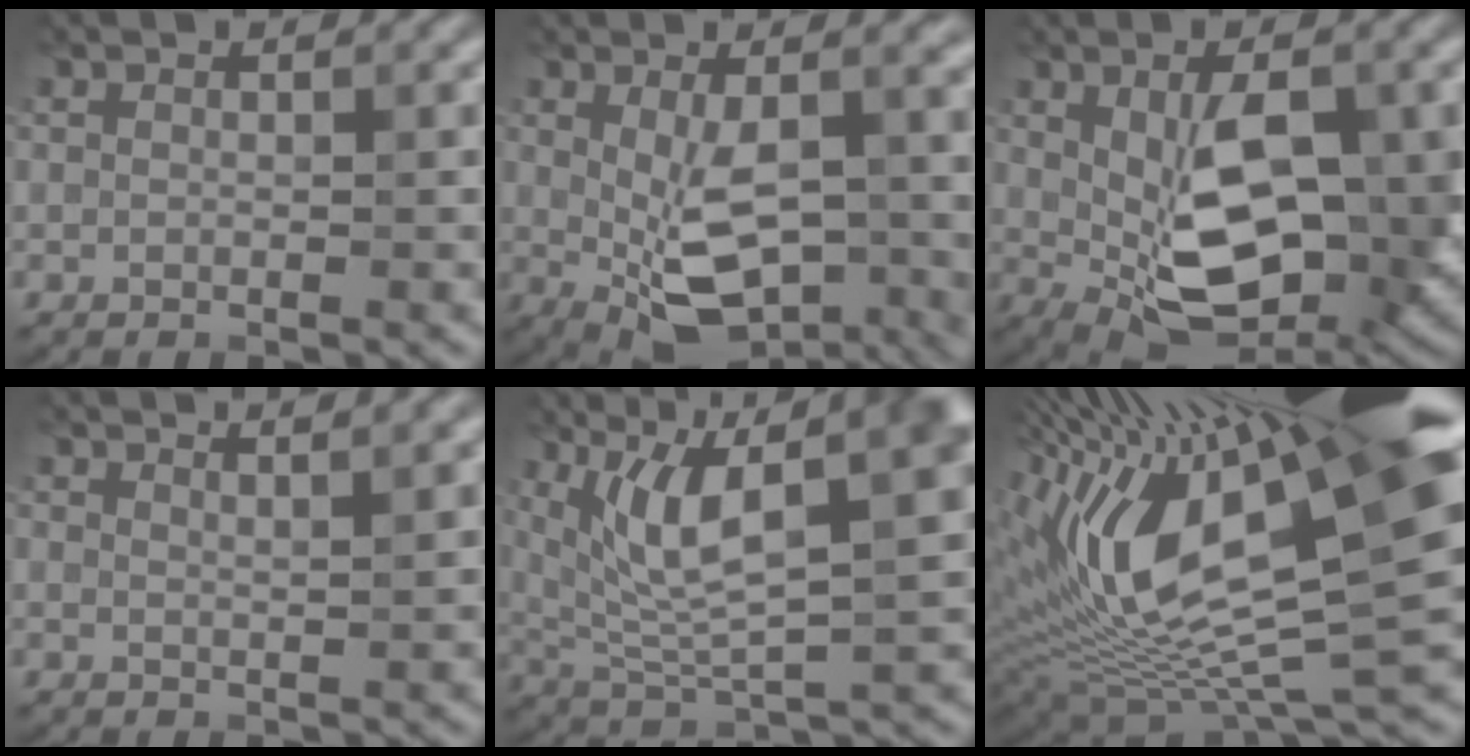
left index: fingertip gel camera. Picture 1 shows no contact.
{"total": 7.2, "force": [0.0, 3.6, 6.2], "torque": [-0.111, -0.023, 0.012]}
{"total": 8.7, "force": [-0.2, 3.8, 7.8], "torque": [-0.132, -0.016, 0.004]}
{"total": 1.8, "force": [1.7, 0.3, 0.2], "torque": [0.021, 0.013, -0.002]}
{"total": 9.5, "force": [3.1, 3.7, 8.2], "torque": [-0.140, 0.001, 0.055]}
{"total": 16.7, "force": [4.1, 5.6, 15.1], "torque": [-0.277, 0.006, 0.060]}